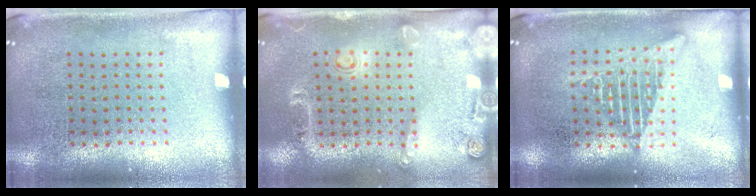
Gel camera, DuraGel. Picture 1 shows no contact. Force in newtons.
{"total": 1.6, "press": 1.2, "slide": 1.1}
{"total": 2.5, "press": 2.5, "slide": 0.2}